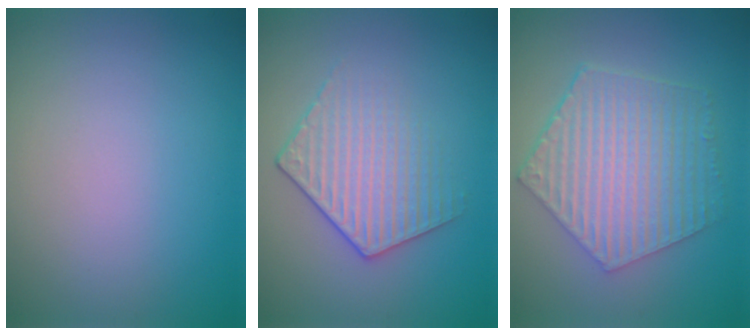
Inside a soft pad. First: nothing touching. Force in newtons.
{"total": 3.5, "press": 3.1, "slide": 1.5}
{"total": 6.2, "press": 4.5, "slide": 4.2}